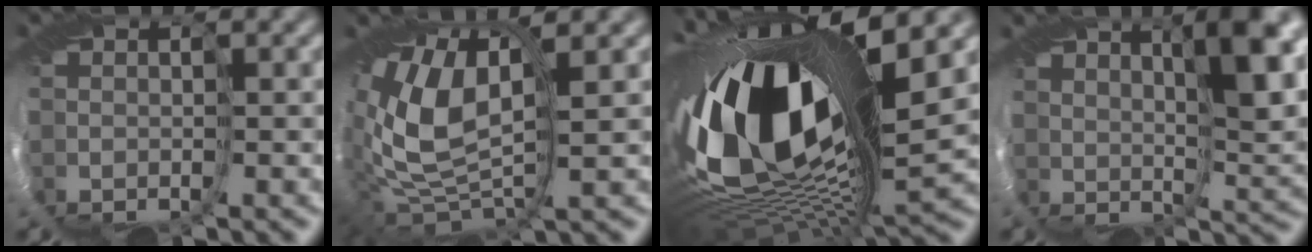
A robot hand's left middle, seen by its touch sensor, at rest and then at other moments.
{"total": 12.2, "force": [2.3, 6.6, 9.9], "torque": [-0.218, -0.019, 0.056]}
{"total": 17.6, "force": [2.9, 8.1, 15.3], "torque": [-0.316, -0.026, 0.048]}
{"total": 7.8, "force": [3.8, 1.7, 6.6], "torque": [-0.096, 0.004, 0.063]}